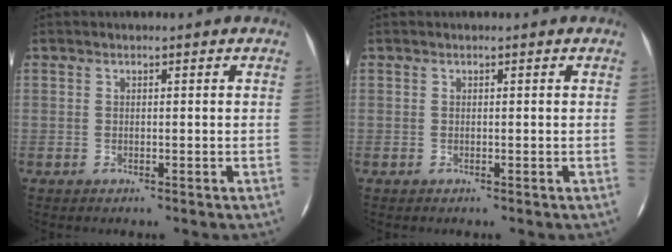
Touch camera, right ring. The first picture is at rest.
{"total": 0.0}